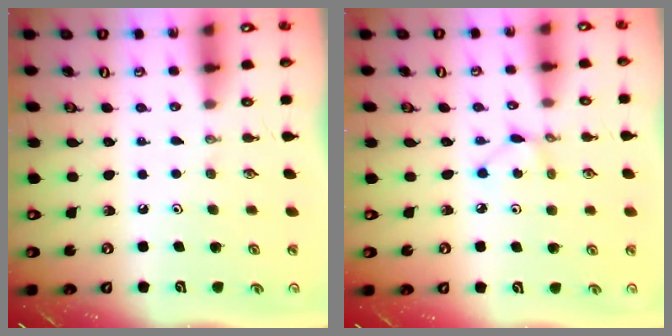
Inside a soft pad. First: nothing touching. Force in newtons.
{"total": 2.2, "press": 2.2, "slide": 0.1}